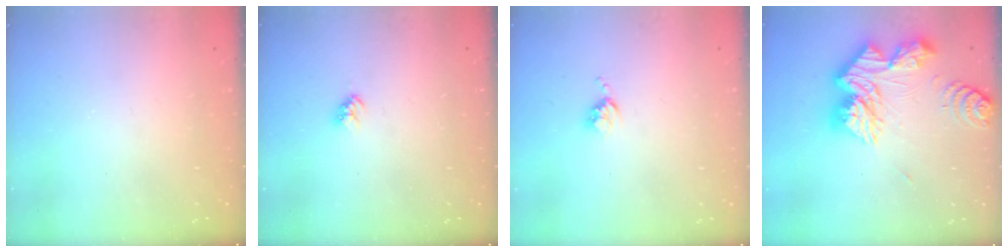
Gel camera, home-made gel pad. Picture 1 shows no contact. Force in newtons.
{"total": 3.0, "press": 3.0, "slide": 0.3}
{"total": 3.3, "press": 3.3, "slide": 0.4}
{"total": 19.9, "press": 19.8, "slide": 1.7}